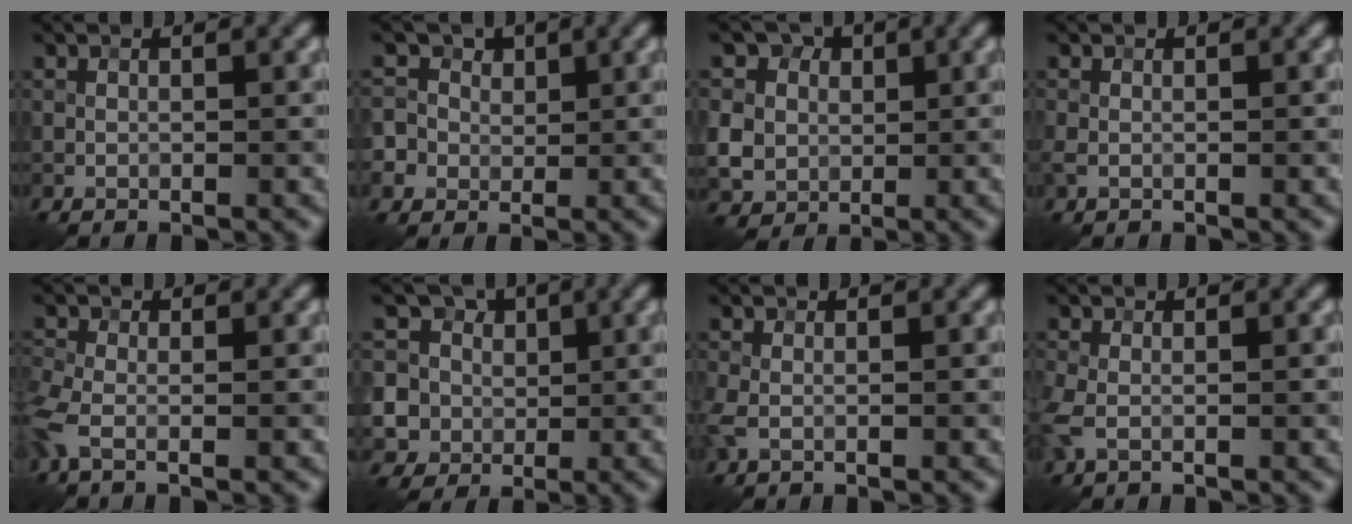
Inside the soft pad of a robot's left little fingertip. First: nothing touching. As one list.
[{"total": 5.9, "force": [1.3, 5.6, 1.7], "torque": [-0.045, 0.031, 0.005]}, {"total": 7.4, "force": [1.9, 6.6, 2.8], "torque": [-0.070, 0.019, 0.022]}, {"total": 0.8, "force": [-0.2, 0.5, 0.6], "torque": [-0.016, -0.003, -0.005]}, {"total": 3.1, "force": [-1.1, 1.3, 2.5], "torque": [-0.073, -0.009, -0.034]}, {"total": 9.5, "force": [3.5, 8.1, 3.5], "torque": [-0.078, 0.023, 0.038]}, {"total": 1.5, "force": [-0.3, 0.8, 1.2], "torque": [-0.033, -0.003, -0.010]}, {"total": 2.3, "force": [-0.5, 1.3, 1.8], "torque": [-0.053, -0.005, -0.016]}]